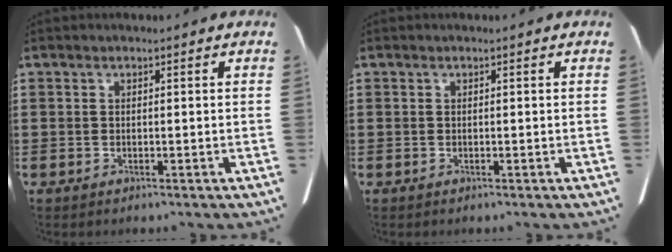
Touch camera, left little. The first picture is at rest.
{"total": 0.0}